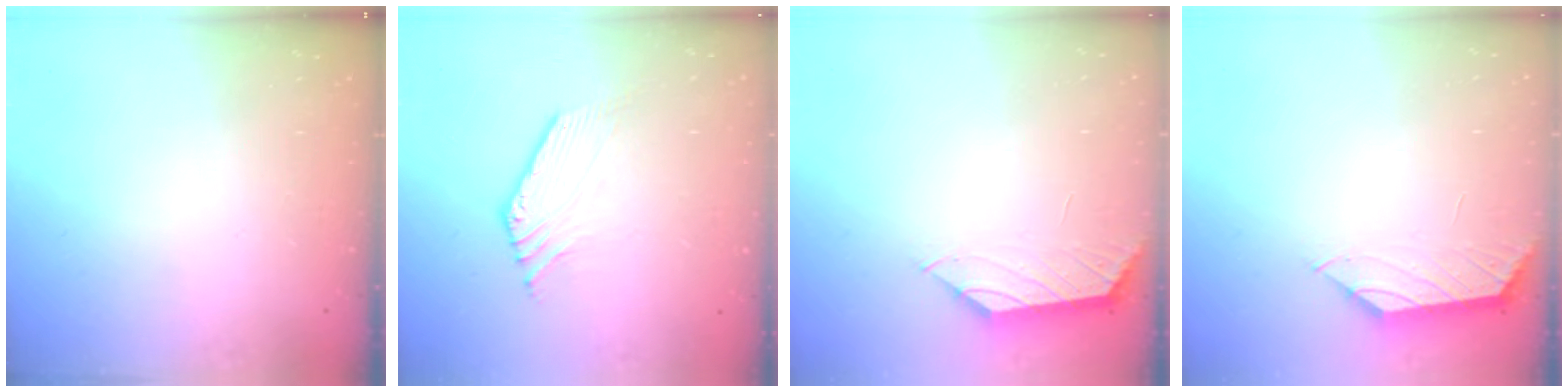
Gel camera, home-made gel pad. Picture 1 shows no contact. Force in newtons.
{"total": 2.8, "press": 2.7, "slide": 0.6}
{"total": 1.1, "press": 1.0, "slide": 0.4}
{"total": 1.1, "press": 1.0, "slide": 0.4}